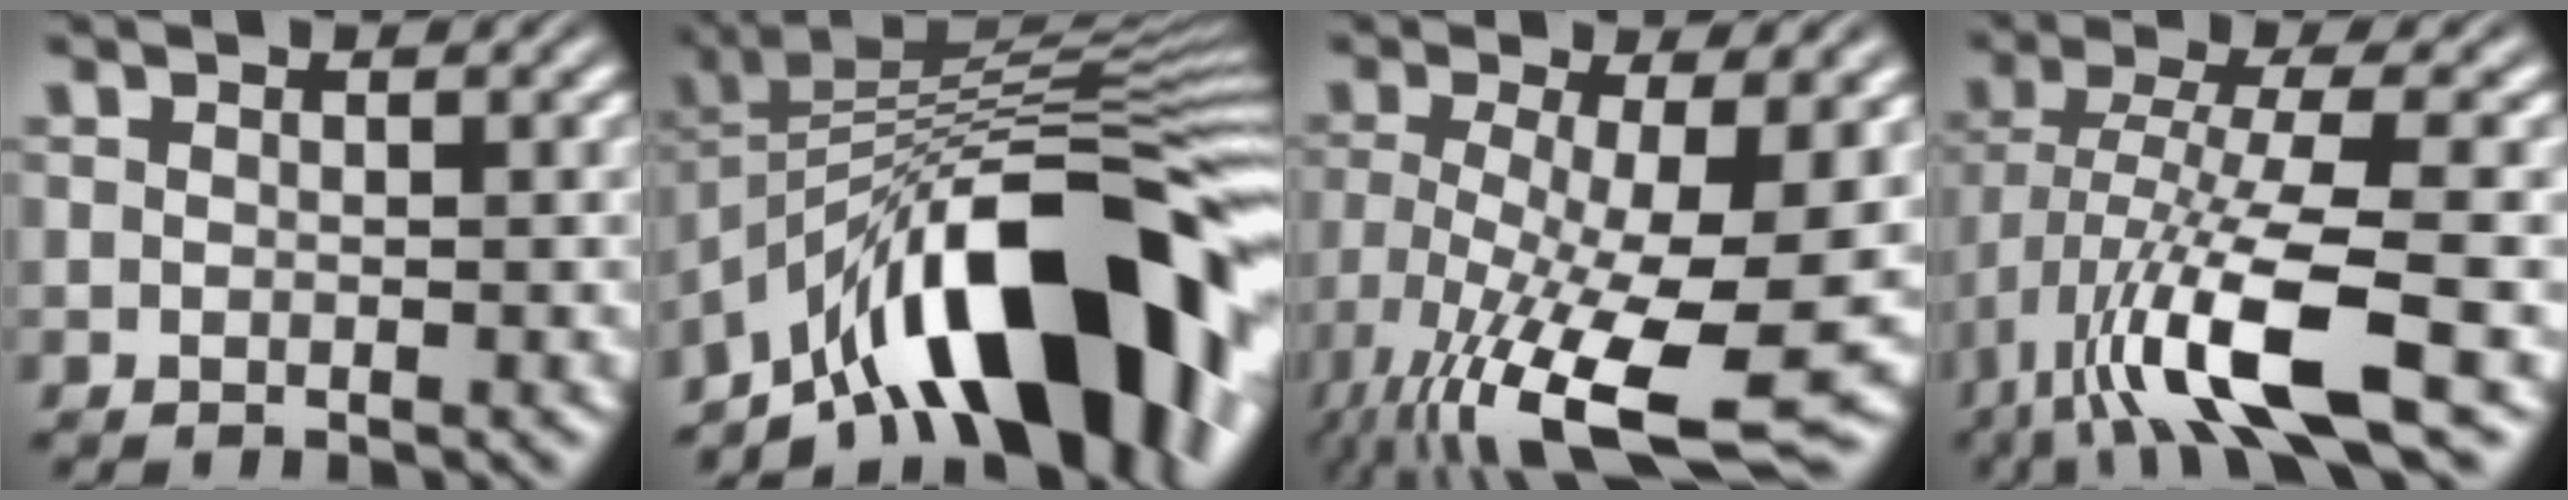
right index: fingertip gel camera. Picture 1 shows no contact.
{"total": 18.0, "force": [-6.7, 8.8, 14.1], "torque": [-0.211, -0.023, -0.092]}
{"total": 11.6, "force": [-5.7, 4.3, 9.1], "torque": [-0.168, -0.070, -0.054]}
{"total": 8.4, "force": [-3.5, 2.0, 7.3], "torque": [-0.147, -0.040, -0.032]}